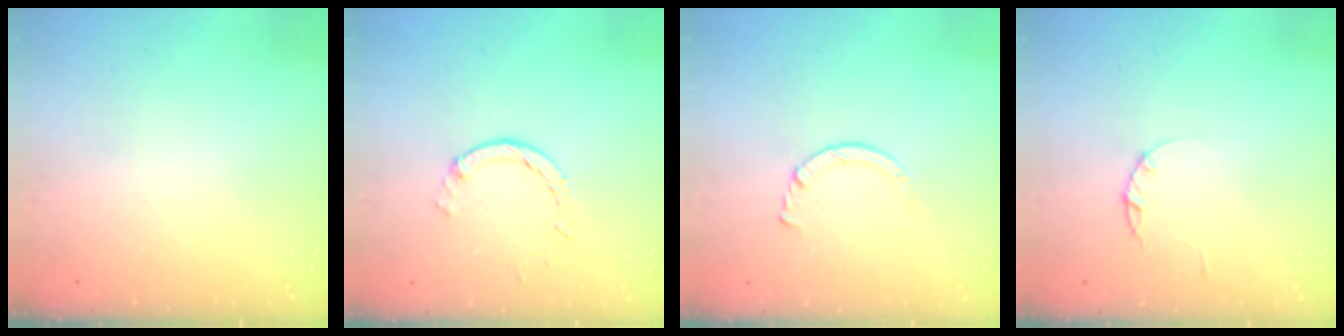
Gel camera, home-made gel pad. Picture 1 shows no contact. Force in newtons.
{"total": 1.4, "press": 1.4, "slide": 0.2}
{"total": 2.9, "press": 2.8, "slide": 0.3}
{"total": 1.7, "press": 1.7, "slide": 0.3}